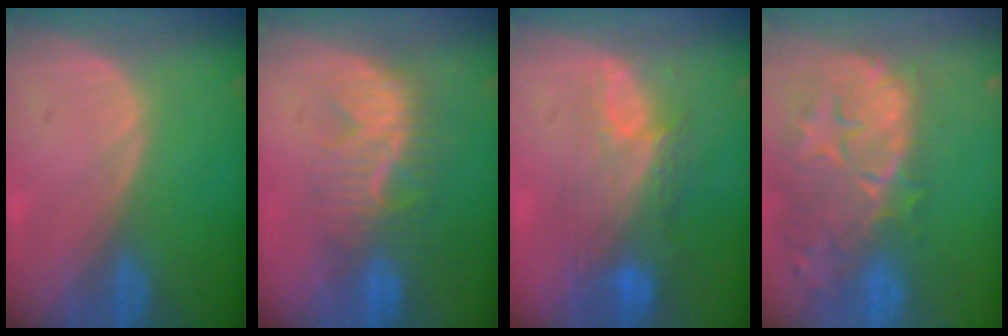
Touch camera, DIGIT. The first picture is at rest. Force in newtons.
{"total": 8.4, "press": 7.9, "slide": 2.6}
{"total": 9.7, "press": 8.2, "slide": 5.2}
{"total": 14.6, "press": 11.8, "slide": 8.6}